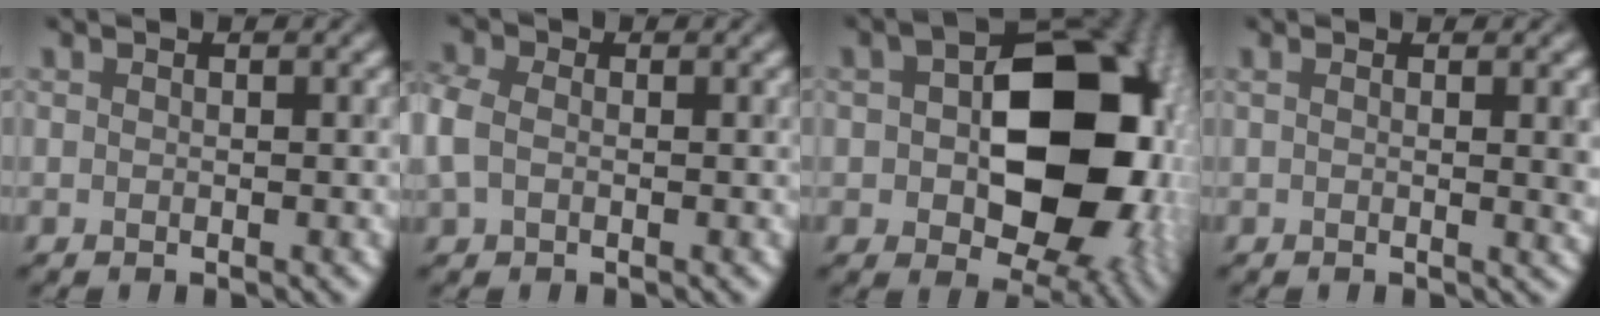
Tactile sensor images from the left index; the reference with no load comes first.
{"total": 2.6, "force": [-0.2, 2.0, 1.7], "torque": [-0.051, 0.007, -0.013]}
{"total": 15.3, "force": [0.1, 9.7, 11.9], "torque": [-0.143, 0.000, 0.015]}
{"total": 2.5, "force": [0.5, 0.5, 2.4], "torque": [-0.030, 0.000, 0.006]}